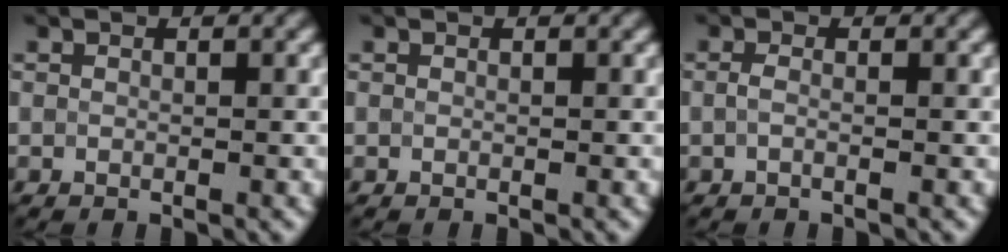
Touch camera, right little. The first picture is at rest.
{"total": 0.0}
{"total": 1.0, "force": [-0.3, 0.3, 1.0], "torque": [-0.018, -0.004, -0.008]}